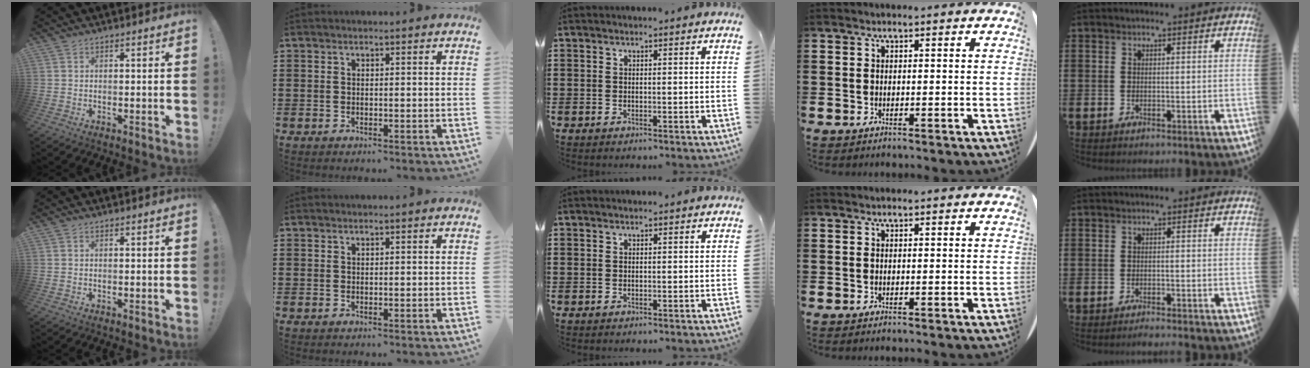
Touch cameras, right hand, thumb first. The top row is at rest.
{"little": {"total": 0.9, "force": [-0.8, -0.1, 0.2], "torque": [-0.004, -0.002, -0.017]}}